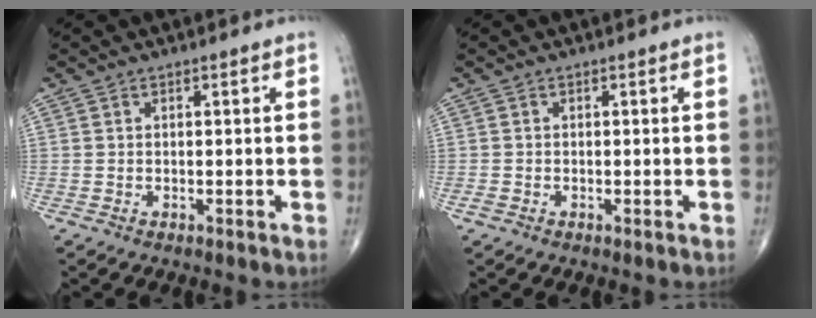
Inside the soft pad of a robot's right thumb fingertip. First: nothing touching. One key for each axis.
{"total": 0.8, "fx": -0.4, "fy": 0.4, "fz": 0.5, "tx": -0.013, "ty": 0.000, "tz": -0.010}